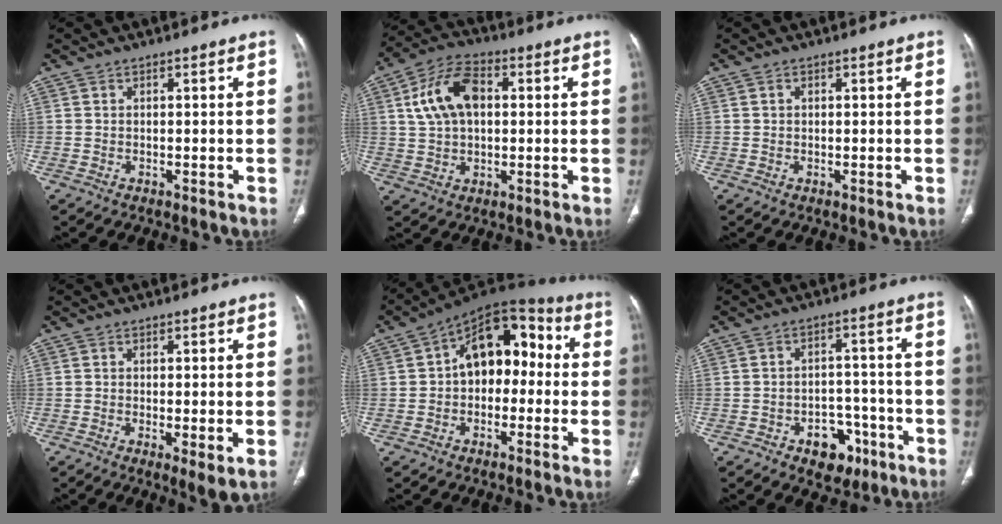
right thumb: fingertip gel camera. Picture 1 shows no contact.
{"total": 11.8, "force": [2.4, 7.3, 8.9], "torque": [-0.161, 0.019, 0.040]}
{"total": 0.5, "force": [0.2, 0.4, 0.2], "torque": [-0.002, 0.001, 0.004]}
{"total": 3.6, "force": [-0.7, 0.8, 3.5], "torque": [-0.065, -0.016, -0.013]}
{"total": 14.5, "force": [0.5, 9.5, 11.0], "torque": [-0.115, 0.048, -0.009]}
{"total": 8.1, "force": [-4.2, 5.6, 4.1], "torque": [-0.021, 0.039, -0.055]}